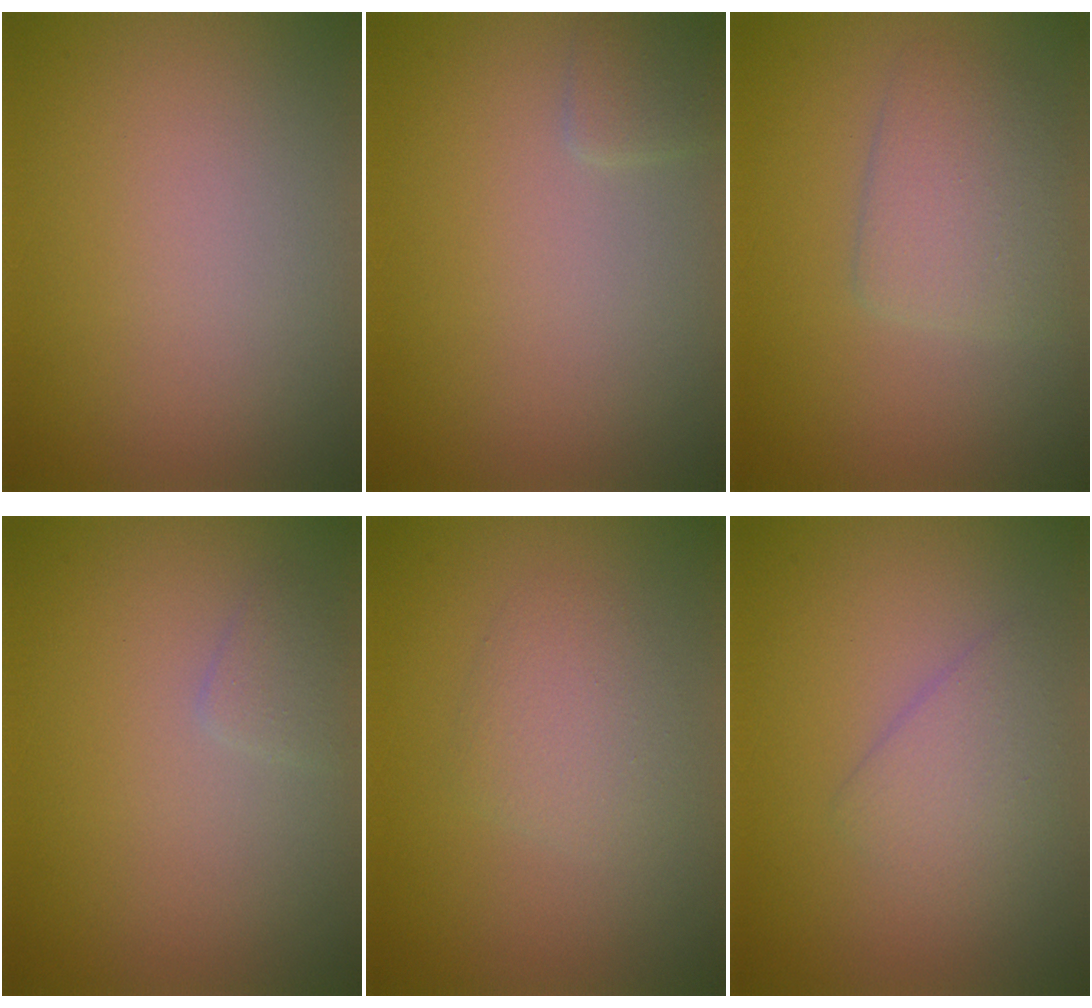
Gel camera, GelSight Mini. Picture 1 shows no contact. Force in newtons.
{"total": 1.1, "press": 1.1, "slide": 0.1}
{"total": 3.3, "press": 3.3, "slide": 0.2}
{"total": 1.1, "press": 1.1, "slide": 0.1}
{"total": 2.3, "press": 2.3, "slide": 0.1}
{"total": 2.2, "press": 2.2, "slide": 0.1}